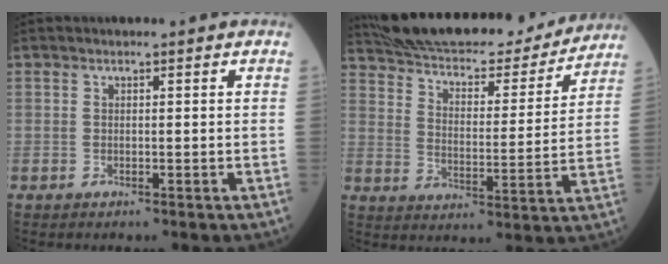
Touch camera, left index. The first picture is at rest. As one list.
[{"total": 24.3, "force": [22.3, 4.9, 8.3], "torque": [-0.144, -0.007, 0.315]}]